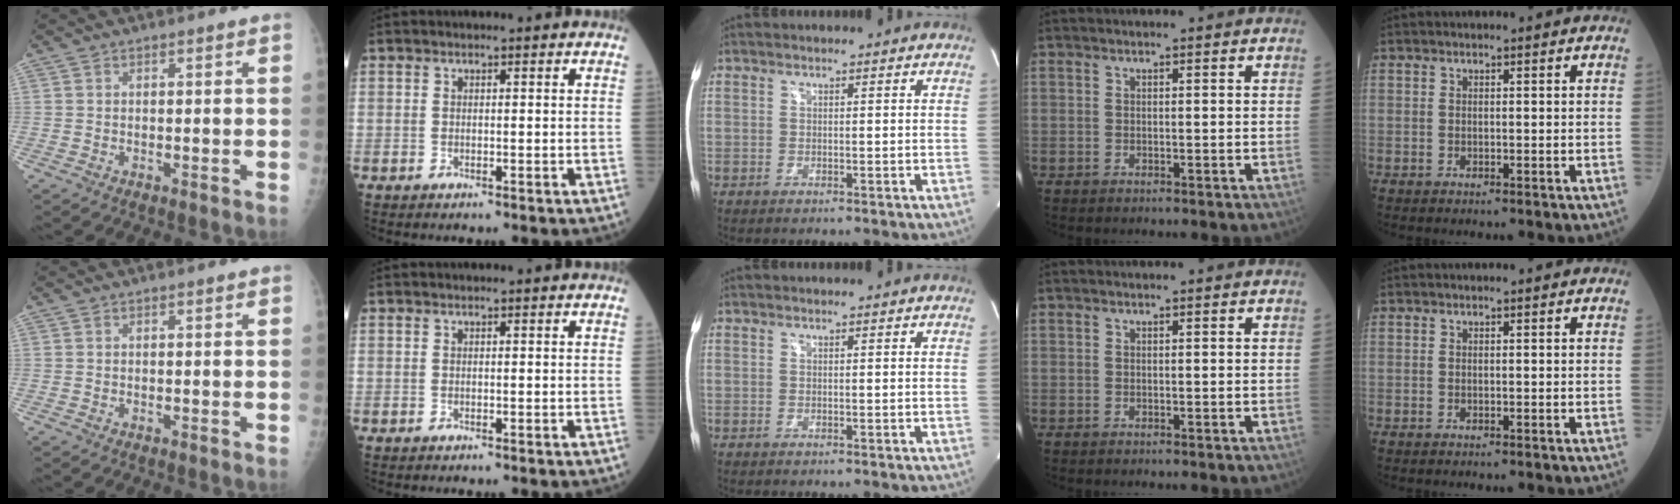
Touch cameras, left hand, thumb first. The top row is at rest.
{}